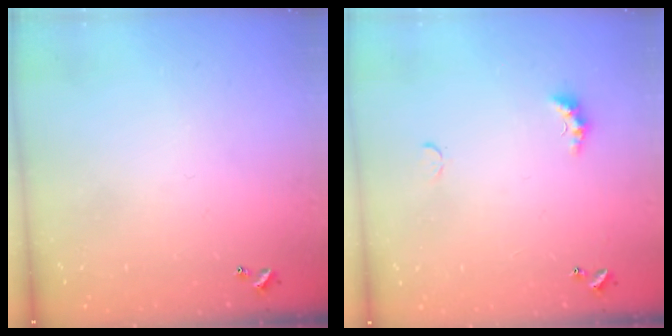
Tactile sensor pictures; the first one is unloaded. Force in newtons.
{"total": 2.8, "press": 2.8, "slide": 0.7}